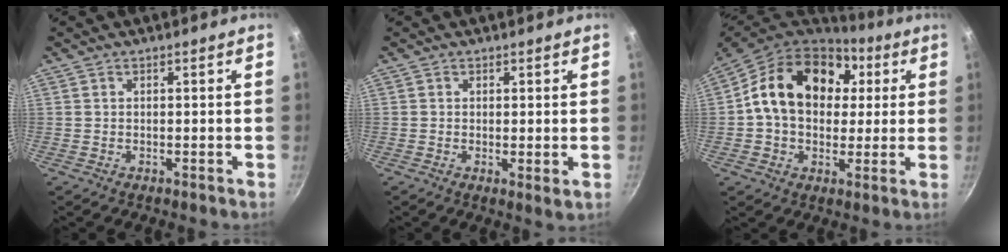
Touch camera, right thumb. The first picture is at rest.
{"total": 1.8, "force": [0.3, 0.6, 1.6], "torque": [-0.026, -0.012, 0.002]}
{"total": 19.4, "force": [4.4, 14.4, 12.2], "torque": [-0.186, 0.017, 0.061]}